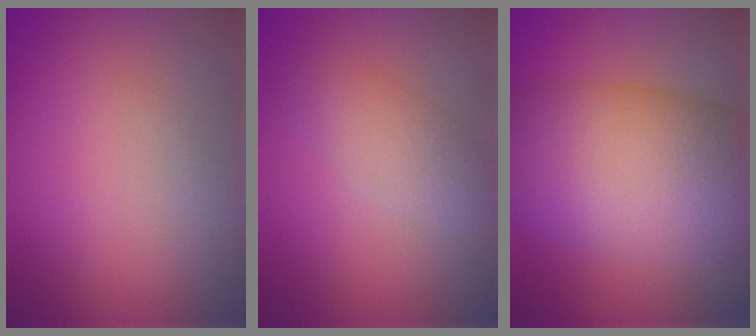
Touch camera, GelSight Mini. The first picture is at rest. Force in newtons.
{"total": 2.5, "press": 2.5, "slide": 0.0}
{"total": 13.0, "press": 13.0, "slide": 0.1}